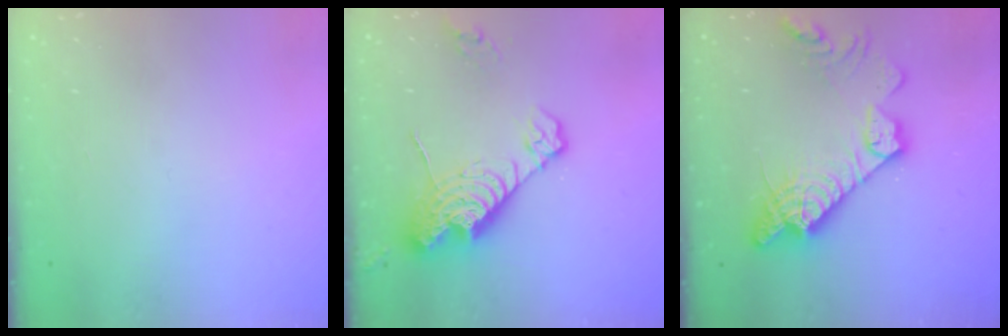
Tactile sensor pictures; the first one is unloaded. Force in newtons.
{"total": 14.0, "press": 13.9, "slide": 1.3}
{"total": 18.2, "press": 18.1, "slide": 1.7}